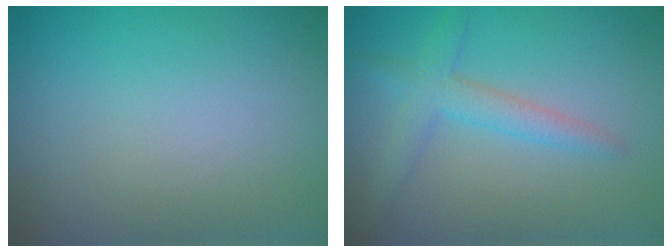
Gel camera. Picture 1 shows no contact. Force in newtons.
{"total": 2.6, "press": 2.6, "slide": 0.2}